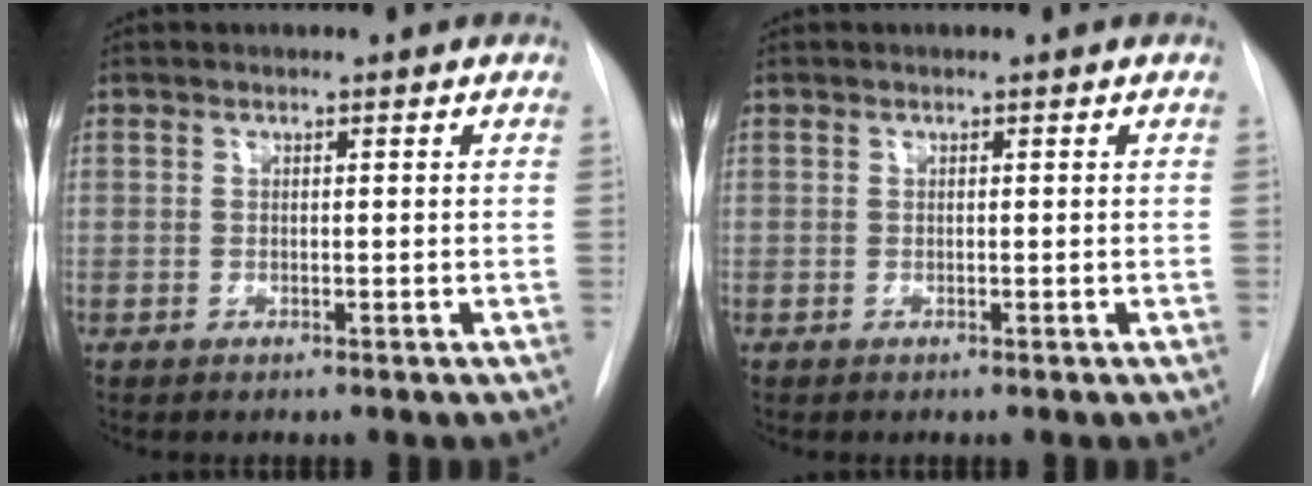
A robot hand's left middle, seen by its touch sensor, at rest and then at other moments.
{"total": 0.0}